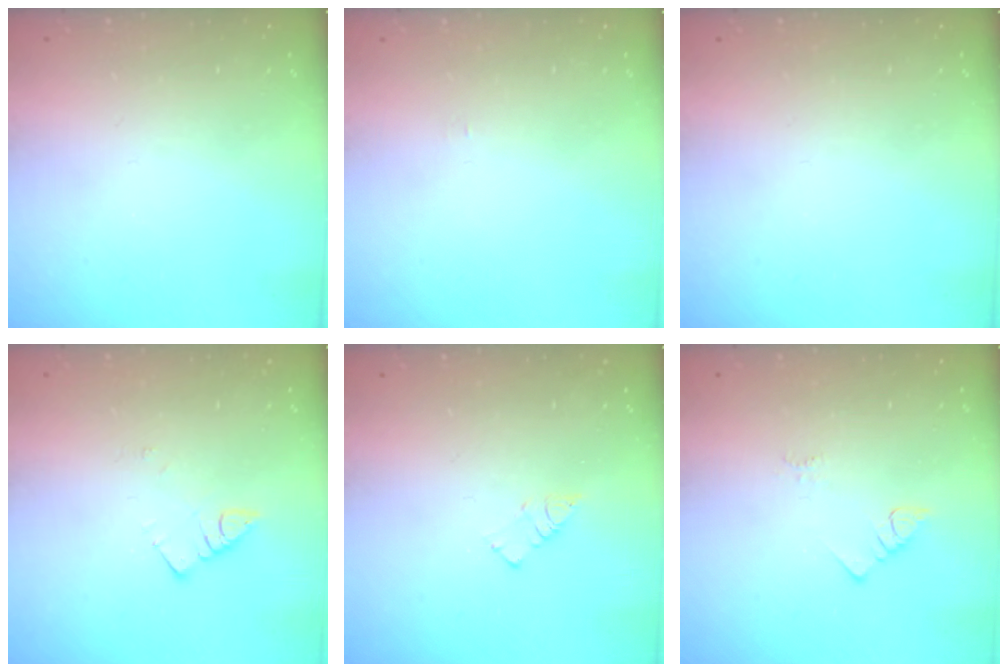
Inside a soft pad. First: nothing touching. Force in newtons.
{"total": 3.5, "press": 3.5, "slide": 0.4}
{"total": 0.0}
{"total": 3.1, "press": 3.1, "slide": 0.5}
{"total": 3.4, "press": 3.4, "slide": 0.2}
{"total": 2.0, "press": 2.0, "slide": 0.4}